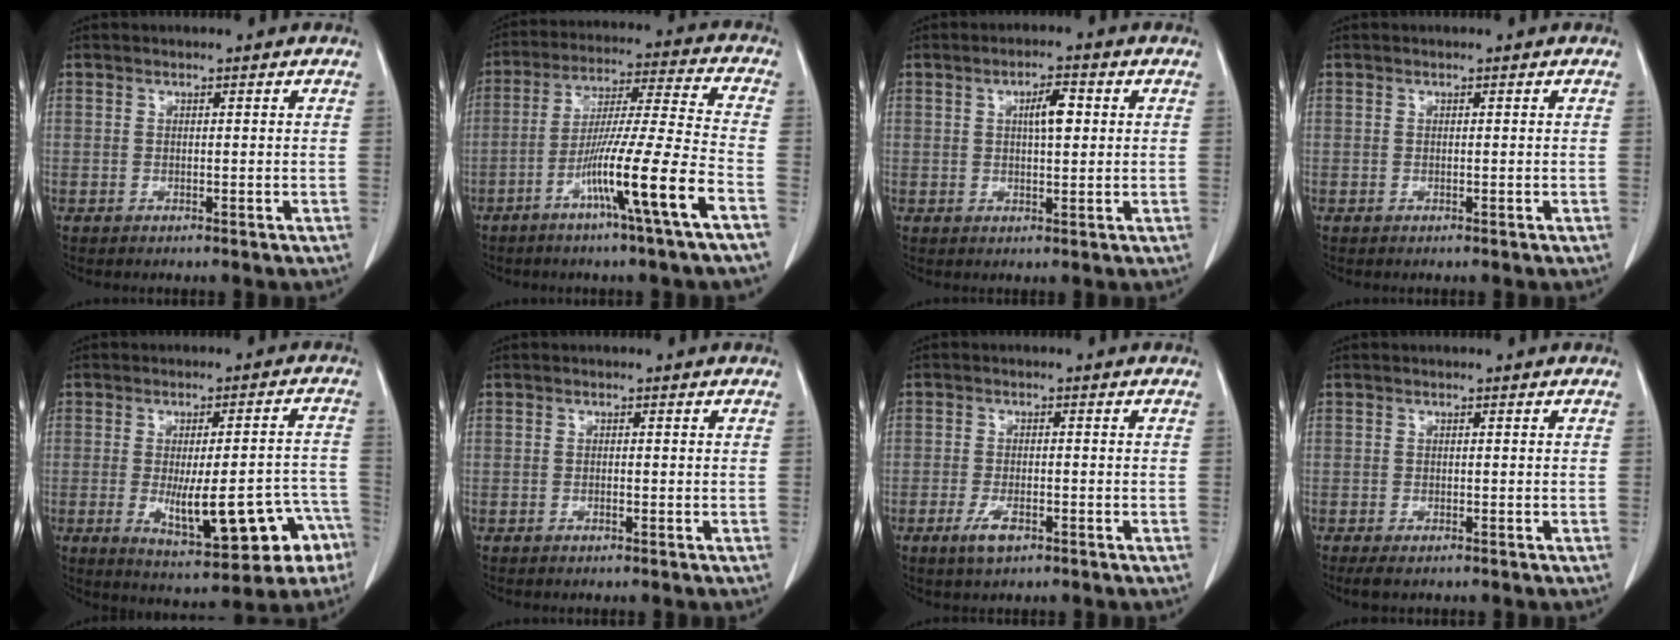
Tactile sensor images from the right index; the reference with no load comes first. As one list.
[{"total": 14.2, "force": [-6.8, -1.8, 12.4], "torque": [-0.222, -0.010, -0.121]}, {"total": 4.1, "force": [1.0, 1.1, 3.8], "torque": [-0.065, 0.006, 0.015]}, {"total": 0.0}, {"total": 15.7, "force": [-6.1, 4.1, 13.8], "torque": [-0.145, 0.023, -0.063]}, {"total": 0.7, "force": [-0.3, 0.1, 0.6], "torque": [-0.014, 0.000, -0.004]}, {"total": 3.5, "force": [-2.0, 1.1, 2.7], "torque": [-0.058, -0.003, -0.034]}, {"total": 2.0, "force": [-1.4, 0.7, 1.3], "torque": [-0.026, -0.006, -0.020]}]